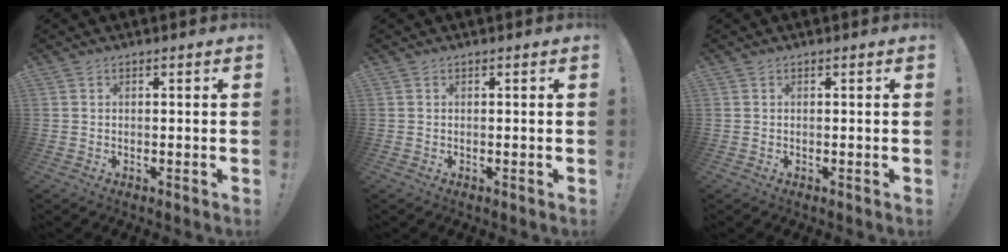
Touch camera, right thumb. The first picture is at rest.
{"total": 0.0}
{"total": 0.0}